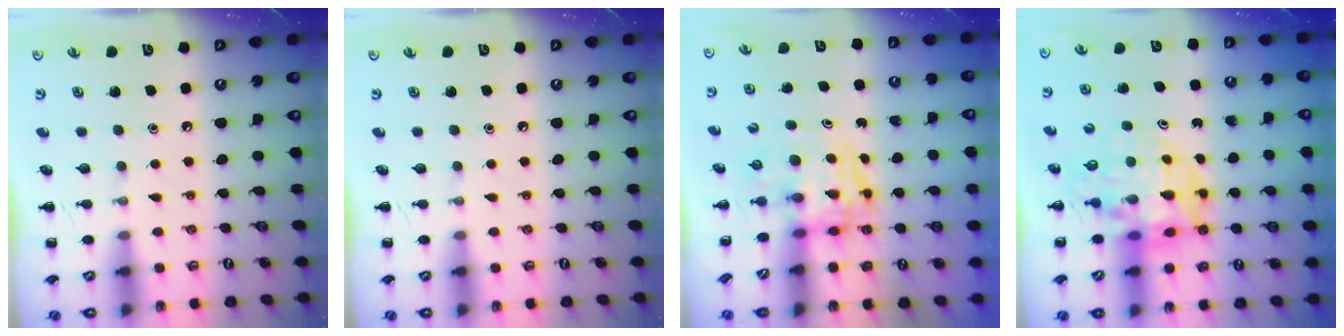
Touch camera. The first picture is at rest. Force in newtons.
{"total": 0.0}
{"total": 3.2, "press": 3.2, "slide": 0.6}
{"total": 10.7, "press": 10.2, "slide": 3.2}